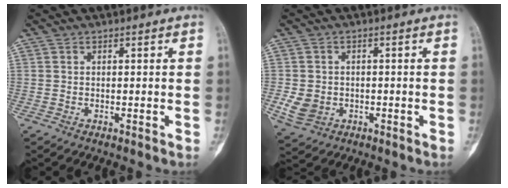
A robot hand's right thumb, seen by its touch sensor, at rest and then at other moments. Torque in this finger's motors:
{"motor_torque": [-0.27, 0.36, 0.06, -0.33, -0.01]}